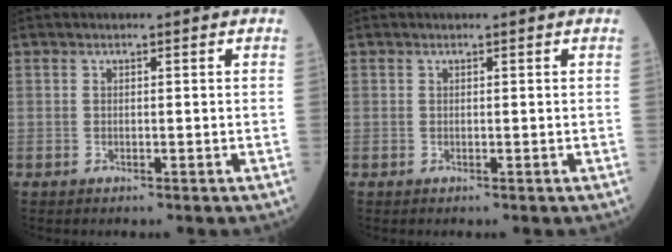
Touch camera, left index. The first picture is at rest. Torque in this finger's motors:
{"motor_torque": [-0.03, 0.03, 0.00, 0.00]}